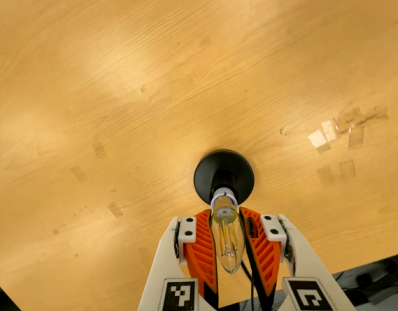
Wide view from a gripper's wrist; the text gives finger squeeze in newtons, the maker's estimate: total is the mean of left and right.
{"total": 18.6, "left": 17.5, "right": 19.6}